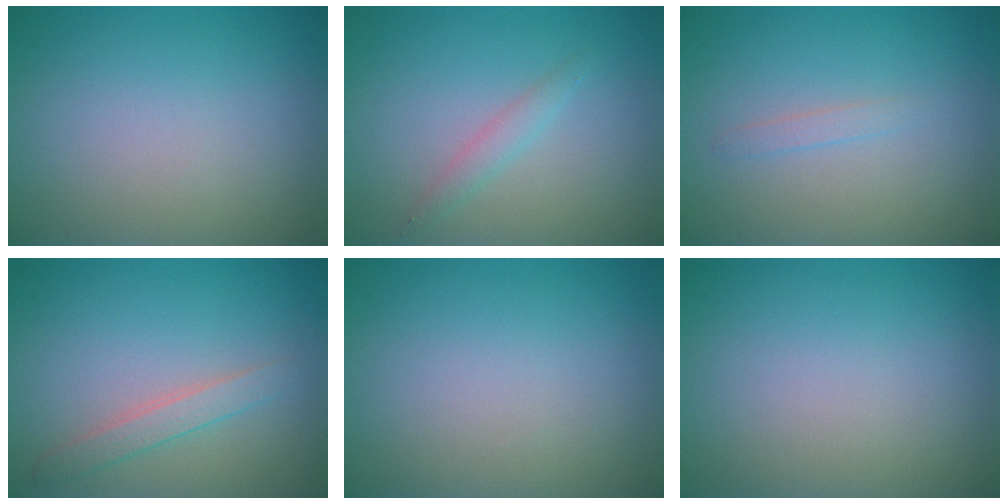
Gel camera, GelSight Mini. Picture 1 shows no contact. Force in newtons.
{"total": 1.4, "press": 1.4, "slide": 0.0}
{"total": 0.8, "press": 0.8, "slide": 0.0}
{"total": 1.8, "press": 1.8, "slide": 0.1}
{"total": 0.0}
{"total": 0.0}